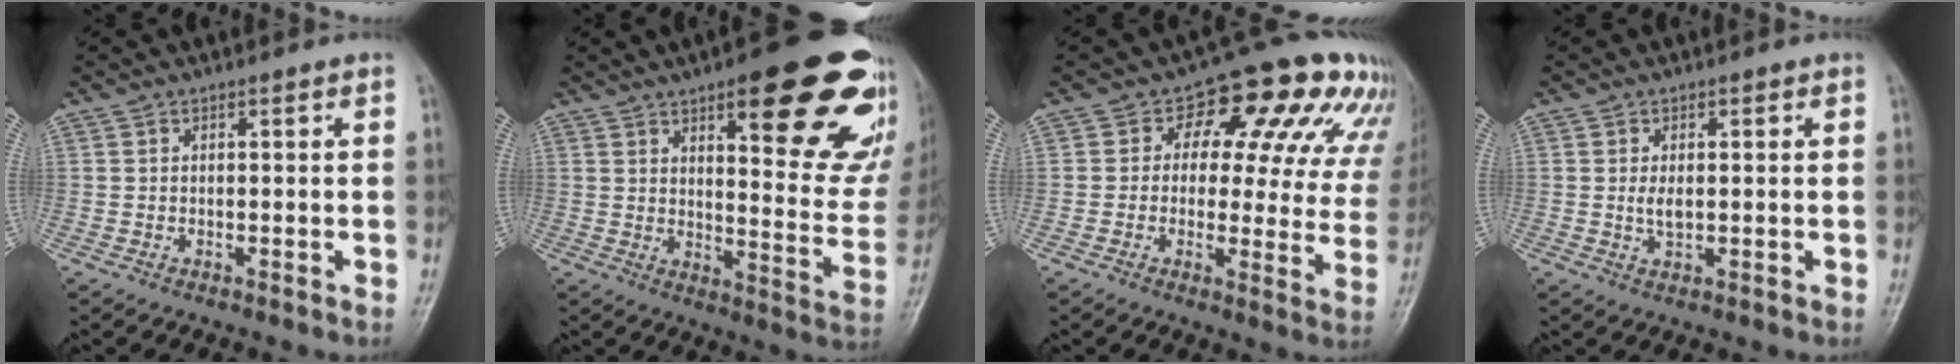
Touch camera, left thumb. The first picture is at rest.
{"total": 25.0, "force": [13.6, 7.2, 19.8], "torque": [-0.211, -0.055, 0.181]}
{"total": 17.5, "force": [8.2, 9.9, 11.8], "torque": [-0.098, -0.003, 0.083]}
{"total": 2.4, "force": [0.1, 1.4, 2.0], "torque": [-0.037, -0.005, 0.003]}